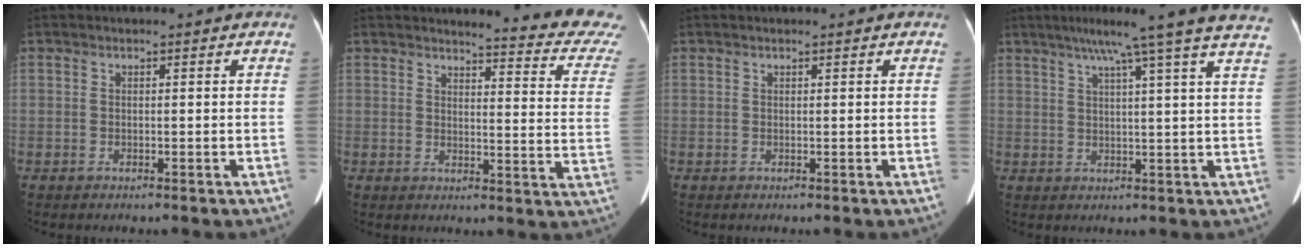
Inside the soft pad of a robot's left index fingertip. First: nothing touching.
{"total": 13.9, "force": [13.4, -0.2, 3.4], "torque": [-0.028, -0.105, 0.124]}
{"total": 0.0}
{"total": 16.3, "force": [13.3, -2.1, 9.3], "torque": [-0.145, -0.004, 0.159]}